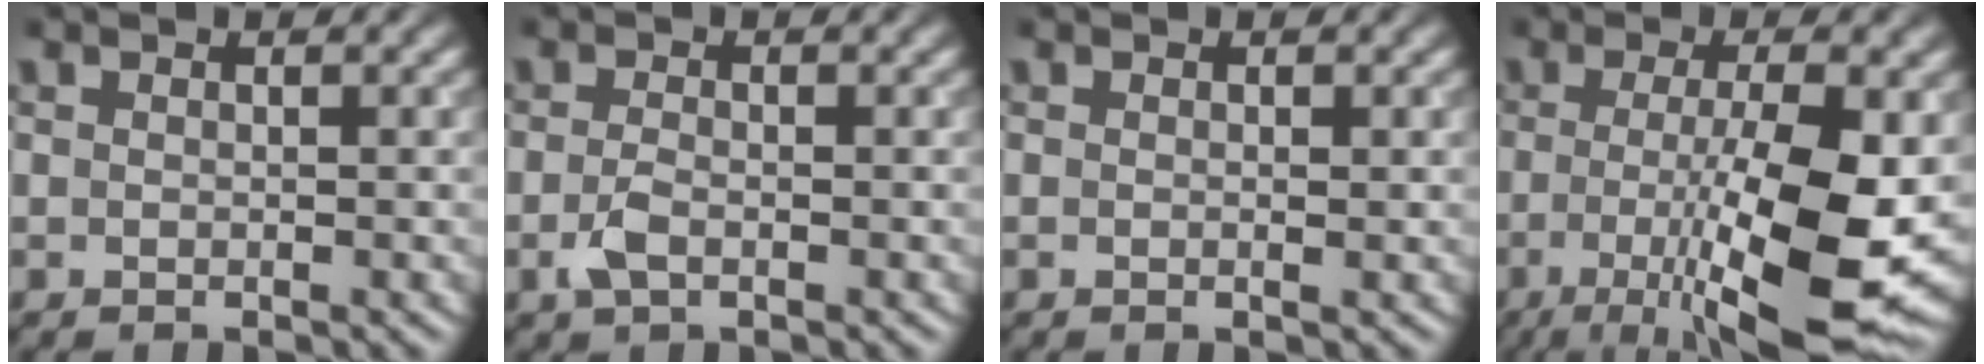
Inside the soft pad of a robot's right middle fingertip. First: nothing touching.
{"total": 1.7, "force": [-0.7, 0.8, 1.4], "torque": [-0.032, -0.004, -0.017]}
{"total": 0.5, "force": [0.0, 0.1, 0.5], "torque": [-0.008, -0.002, 0.000]}
{"total": 11.8, "force": [-2.1, 3.1, 11.2], "torque": [-0.177, -0.031, -0.026]}